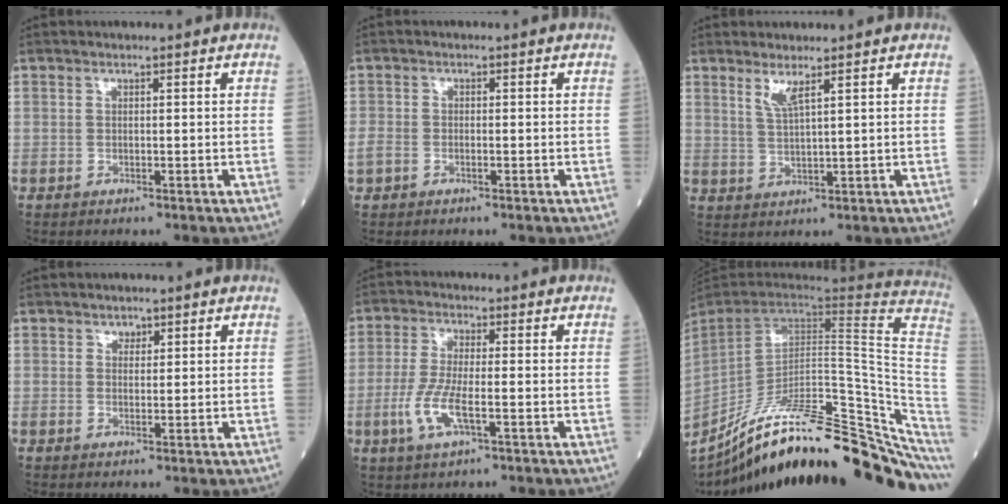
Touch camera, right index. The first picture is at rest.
{"total": 2.3, "force": [-1.1, 1.6, 1.3], "torque": [-0.039, 0.002, -0.018]}
{"total": 2.7, "force": [1.8, -0.2, 2.0], "torque": [-0.045, -0.009, 0.041]}
{"total": 1.1, "force": [0.8, 0.7, 0.3], "torque": [0.000, -0.004, 0.012]}
{"total": 6.5, "force": [-2.1, 1.3, 6.0], "torque": [-0.135, -0.009, -0.042]}
{"total": 34.1, "force": [-25.7, 5.5, 21.7], "torque": [-0.250, -0.018, -0.366]}